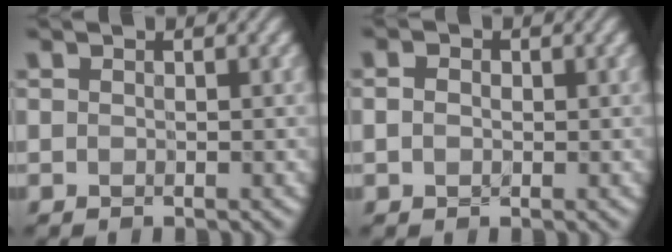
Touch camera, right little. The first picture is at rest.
{"total": 1.2, "force": [-0.3, 1.0, 0.6], "torque": [-0.013, 0.001, -0.006]}